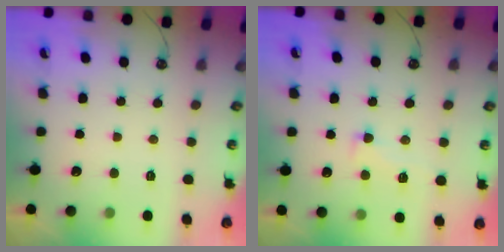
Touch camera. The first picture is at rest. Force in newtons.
{"total": 1.1, "press": 0.7, "slide": 0.9}